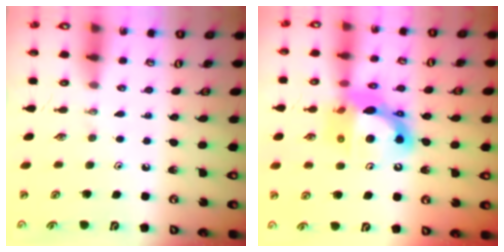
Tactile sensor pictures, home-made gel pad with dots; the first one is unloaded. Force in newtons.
{"total": 14.1, "press": 14.0, "slide": 1.9}